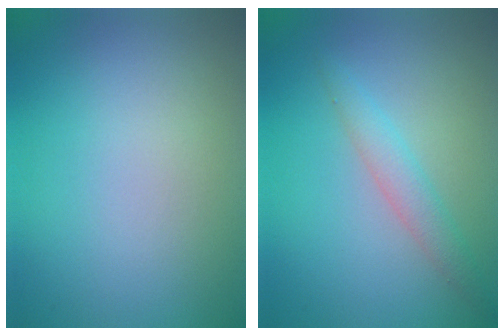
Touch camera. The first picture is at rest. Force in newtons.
{"total": 2.0, "press": 2.0, "slide": 0.2}